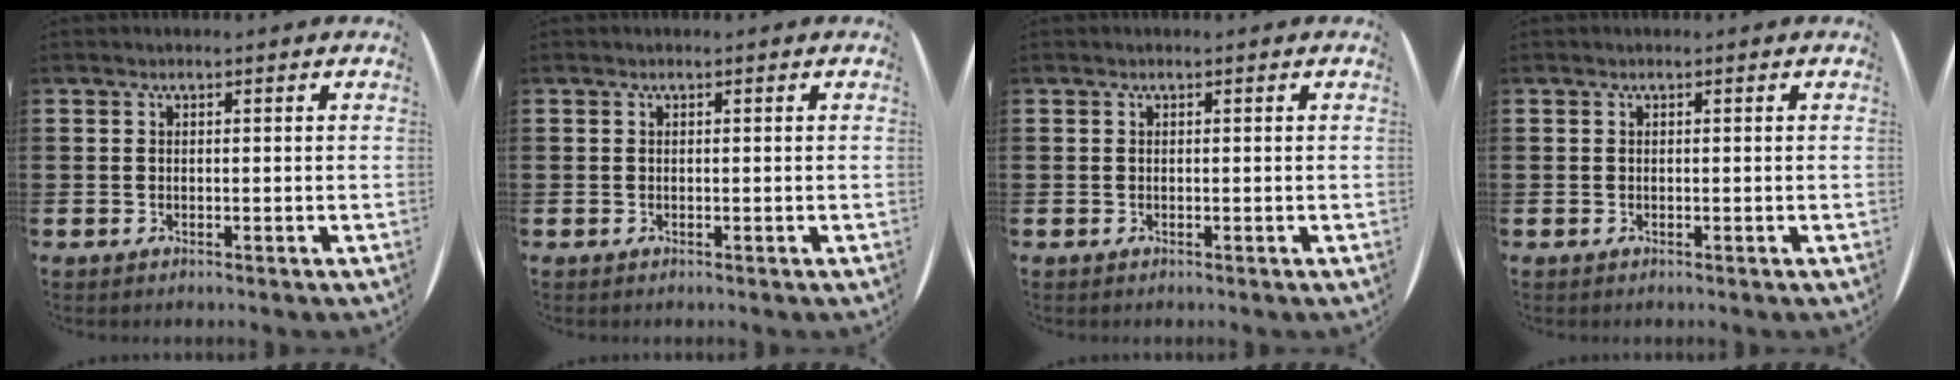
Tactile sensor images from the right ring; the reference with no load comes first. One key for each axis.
{"total": 0.0}
{"total": 0.0}
{"total": 0.0}